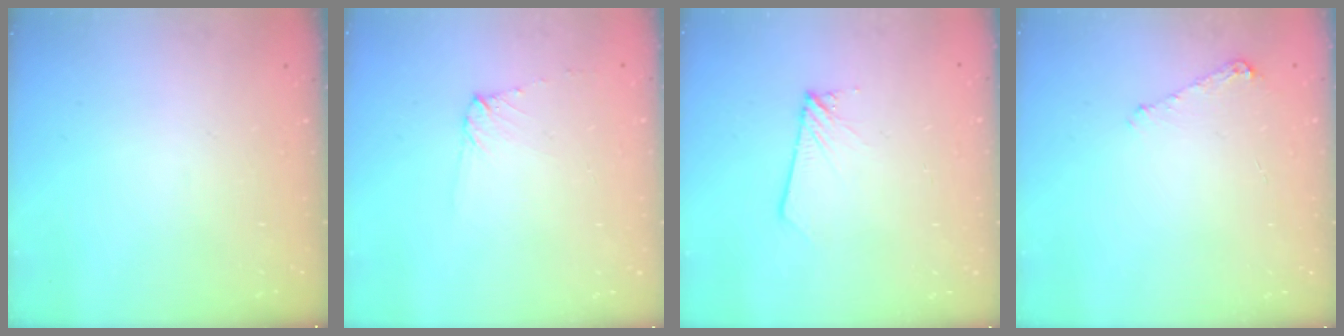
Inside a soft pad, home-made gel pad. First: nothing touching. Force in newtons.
{"total": 5.1, "press": 5.1, "slide": 0.8}
{"total": 1.7, "press": 1.7, "slide": 0.1}
{"total": 5.3, "press": 5.2, "slide": 0.6}